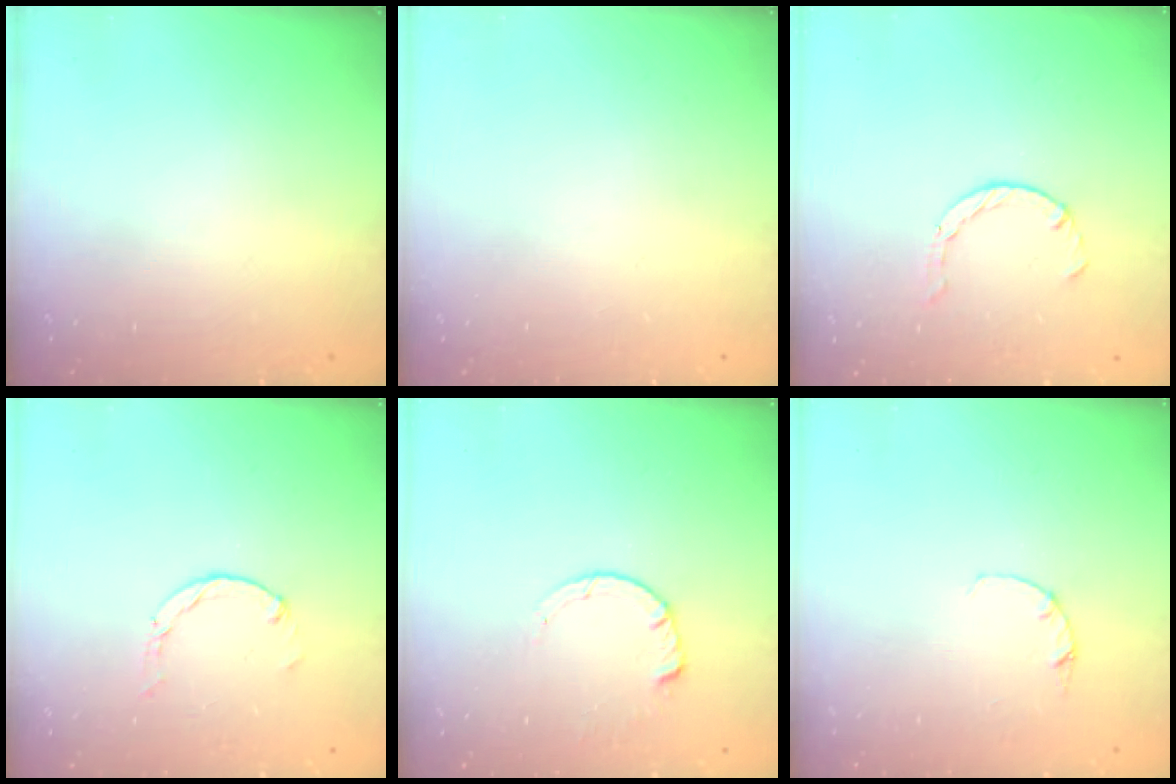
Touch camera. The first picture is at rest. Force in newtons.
{"total": 0.0}
{"total": 2.1, "press": 2.1, "slide": 0.3}
{"total": 1.1, "press": 1.1, "slide": 0.2}
{"total": 3.3, "press": 3.3, "slide": 0.4}
{"total": 1.2, "press": 1.1, "slide": 0.3}